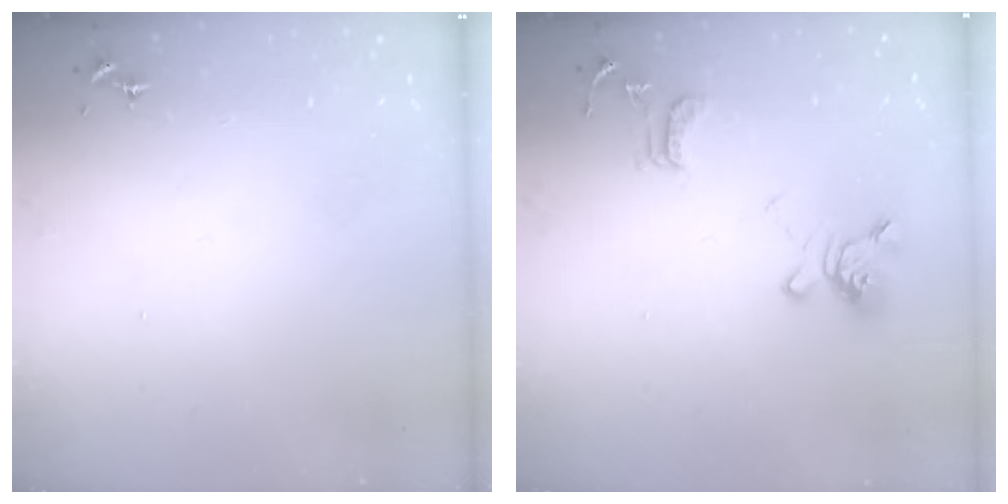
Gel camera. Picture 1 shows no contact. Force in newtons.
{"total": 14.3, "press": 14.2, "slide": 1.5}